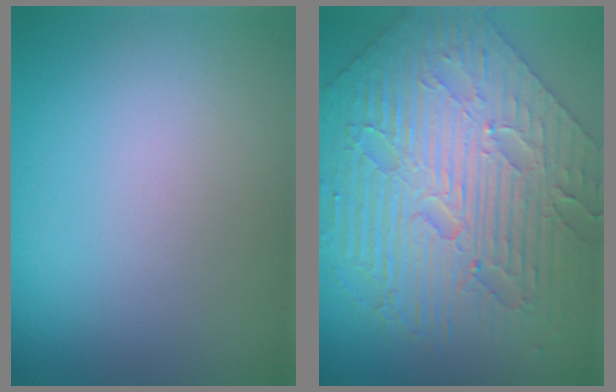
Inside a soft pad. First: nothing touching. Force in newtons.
{"total": 8.6, "press": 6.8, "slide": 5.2}